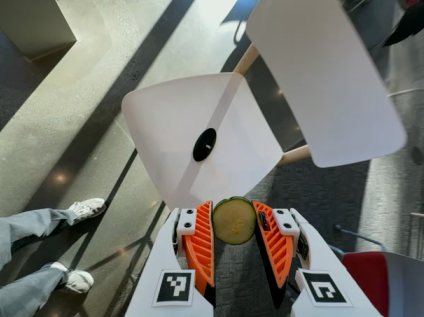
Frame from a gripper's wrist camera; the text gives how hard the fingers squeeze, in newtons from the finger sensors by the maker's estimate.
{"total": 9.0, "left": 9.3, "right": 8.6}